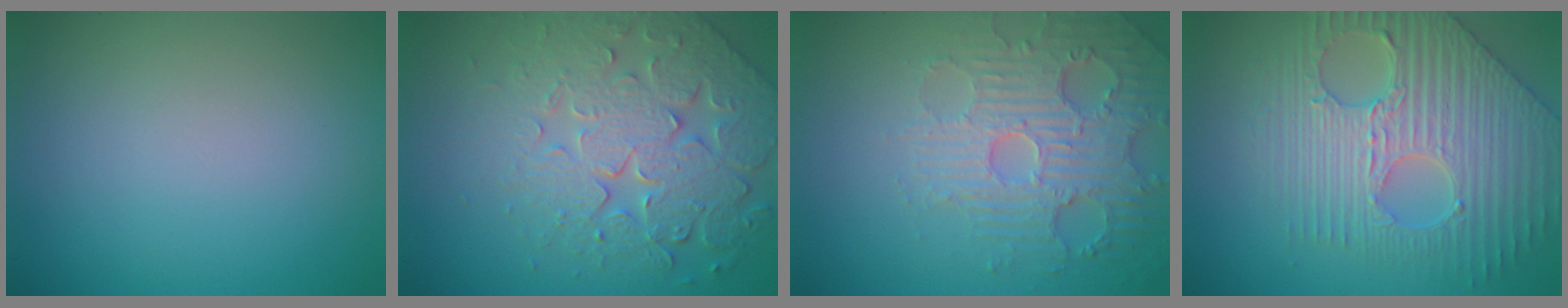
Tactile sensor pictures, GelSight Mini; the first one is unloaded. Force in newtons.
{"total": 6.9, "press": 5.7, "slide": 3.9}
{"total": 4.9, "press": 4.4, "slide": 2.3}
{"total": 6.4, "press": 5.5, "slide": 3.3}